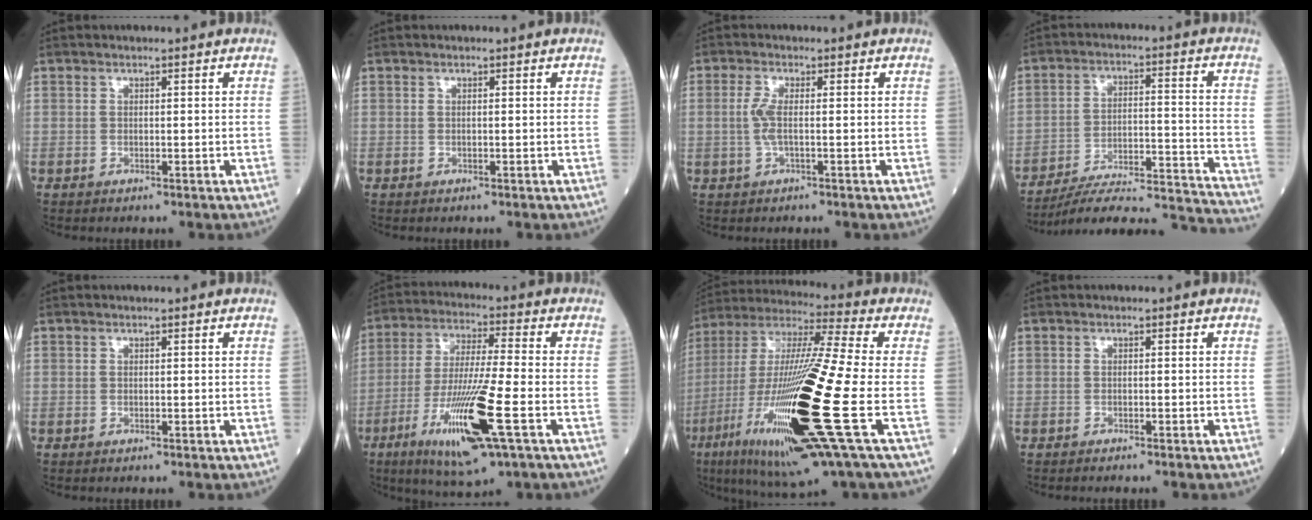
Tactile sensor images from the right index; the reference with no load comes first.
{"total": 0.0}
{"total": 2.8, "force": [-0.1, 0.6, 2.8], "torque": [-0.066, -0.003, -0.004]}
{"total": 20.8, "force": [-20.0, -0.1, 5.6], "torque": [-0.054, 0.007, -0.286]}
{"total": 0.0}
{"total": 15.5, "force": [-6.0, 0.9, 14.3], "torque": [-0.279, -0.030, -0.106]}
{"total": 27.2, "force": [-7.8, 1.4, 26.0], "torque": [-0.522, -0.053, -0.149]}
{"total": 2.2, "force": [-1.9, 0.0, 1.0], "torque": [-0.014, -0.001, -0.023]}